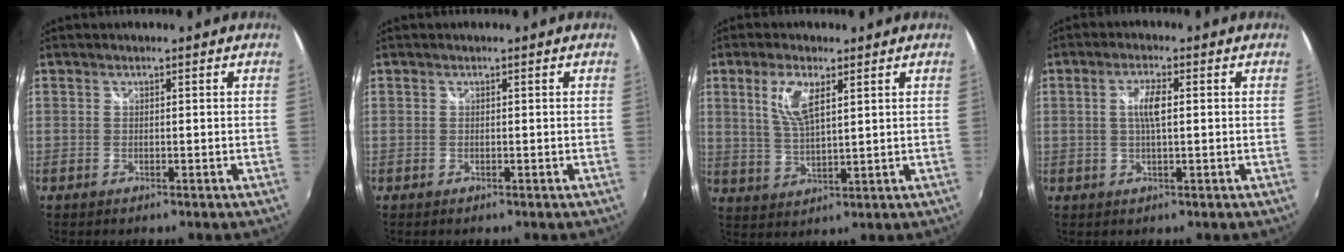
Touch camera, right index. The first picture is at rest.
{"total": 0.0}
{"total": 6.8, "force": [2.9, 2.3, 5.7], "torque": [-0.115, 0.001, 0.060]}
{"total": 4.0, "force": [0.4, 1.0, 3.8], "torque": [-0.072, 0.003, 0.008]}